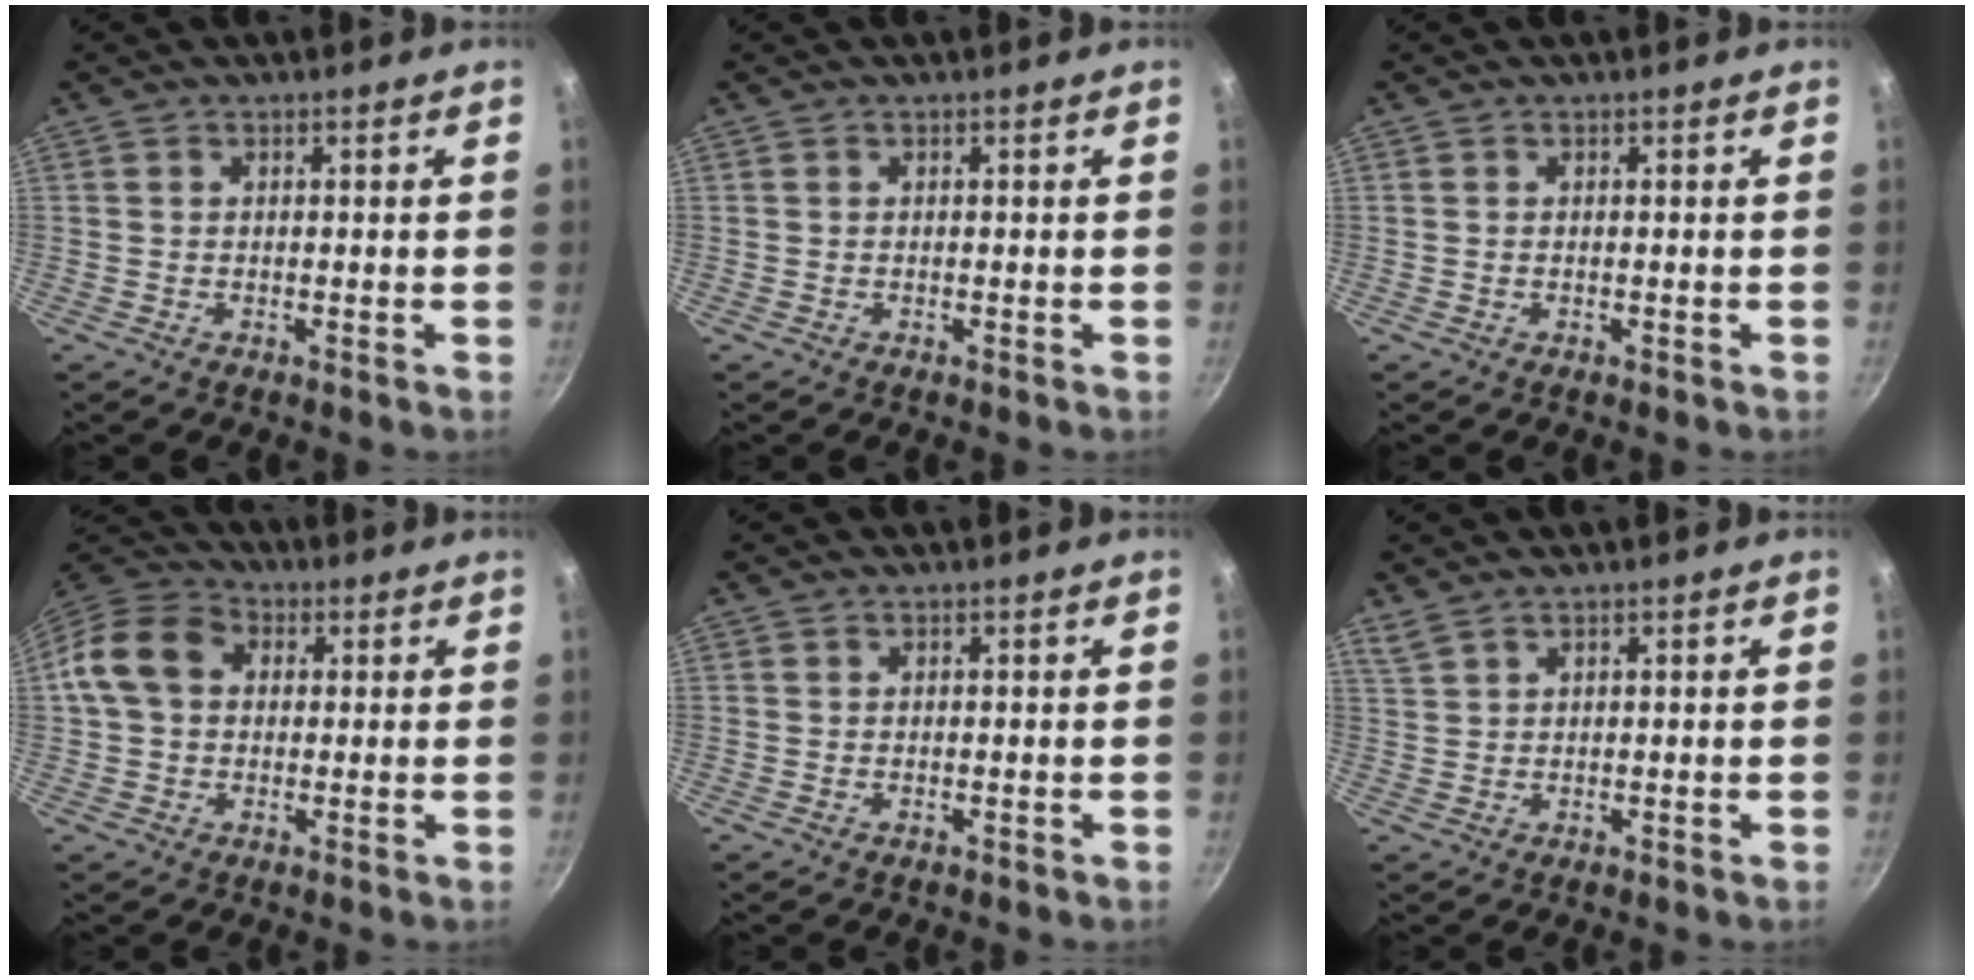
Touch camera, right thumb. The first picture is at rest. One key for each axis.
{"total": 0.0}
{"total": 0.0}
{"total": 10.8, "fx": 1.5, "fy": 8.5, "fz": 6.5, "tx": -0.097, "ty": 0.027, "tz": 0.008}
{"total": 0.0}
{"total": 2.1, "fx": 1.8, "fy": 0.5, "fz": 1.0, "tx": -0.023, "ty": -0.002, "tz": 0.045}